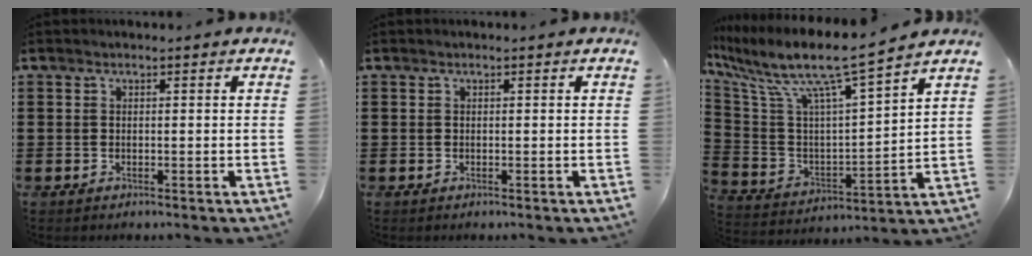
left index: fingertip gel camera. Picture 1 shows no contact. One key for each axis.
{"total": 0.0}
{"total": 10.3, "fx": 8.3, "fy": 0.5, "fz": 6.1, "tx": -0.152, "ty": -0.063, "tz": 0.132}